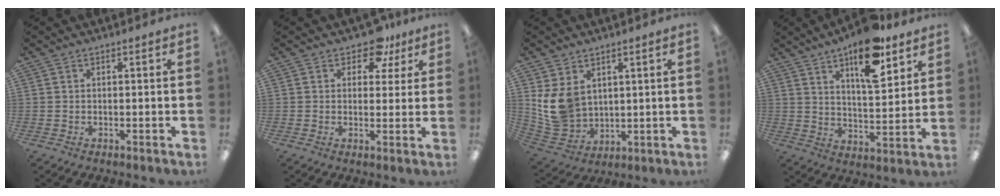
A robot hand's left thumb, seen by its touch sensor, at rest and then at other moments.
{"total": 7.6, "force": [5.4, 4.2, 3.5], "torque": [-0.046, -0.023, 0.094]}
{"total": 10.2, "force": [3.7, 7.9, 5.3], "torque": [-0.123, -0.016, 0.078]}
{"total": 15.7, "force": [10.5, 5.6, 10.3], "torque": [-0.149, -0.055, 0.172]}